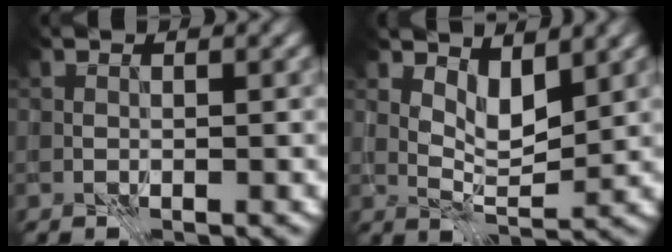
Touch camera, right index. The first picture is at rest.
{"total": 3.2, "force": [2.0, 1.1, 2.2], "torque": [-0.045, -0.010, 0.037]}